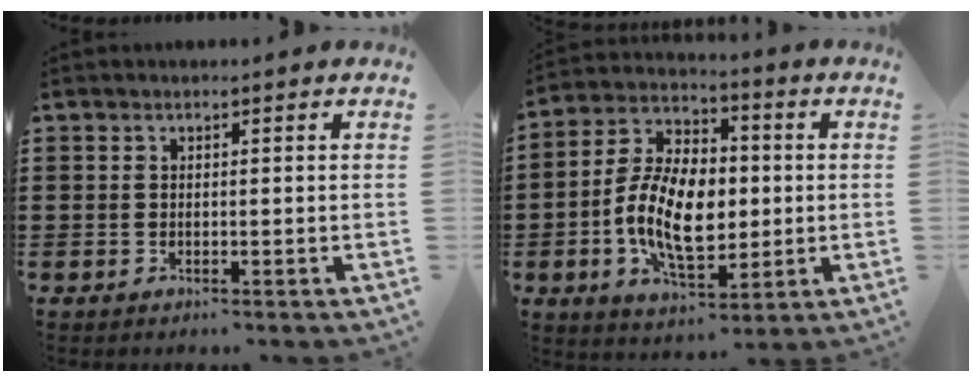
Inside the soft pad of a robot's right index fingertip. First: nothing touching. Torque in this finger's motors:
{"motor_torque": [2.14, 0.00, 1.05, 0.21]}